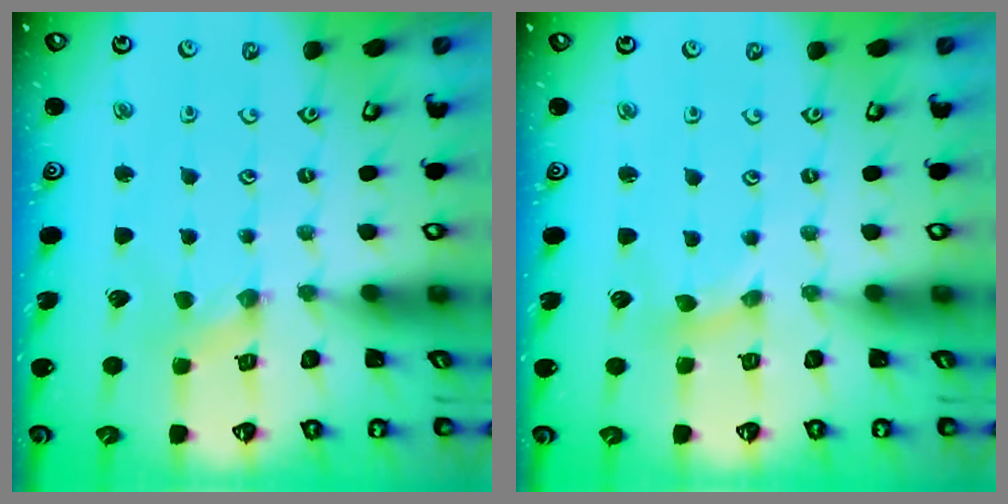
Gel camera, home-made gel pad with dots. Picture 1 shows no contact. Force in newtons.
{"total": 1.7, "press": 1.6, "slide": 0.2}